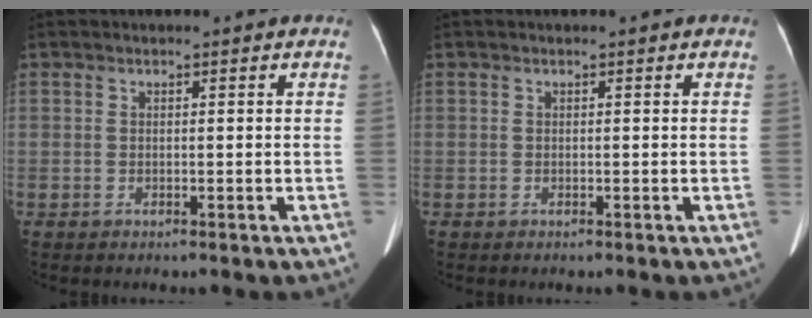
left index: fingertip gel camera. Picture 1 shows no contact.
{"total": 0.0}